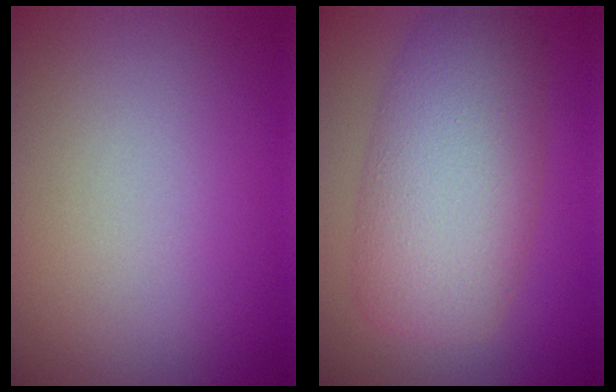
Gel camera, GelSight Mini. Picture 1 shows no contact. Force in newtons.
{"total": 7.8, "press": 7.8, "slide": 0.2}